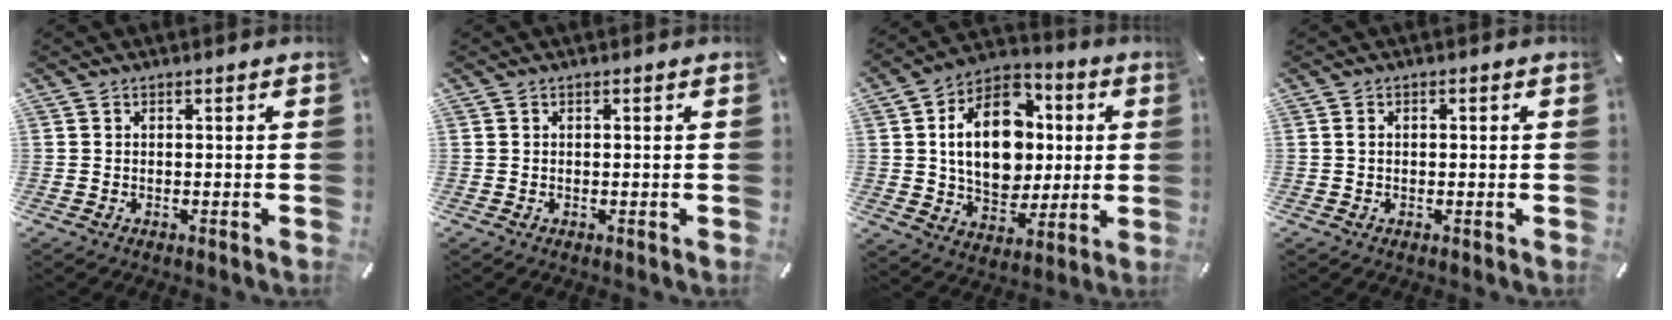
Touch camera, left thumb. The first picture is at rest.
{"total": 0.0}
{"total": 18.7, "force": [2.0, 14.1, 12.1], "torque": [-0.214, 0.005, 0.041]}
{"total": 1.3, "force": [0.1, 0.9, 1.0], "torque": [-0.023, 0.005, 0.000]}